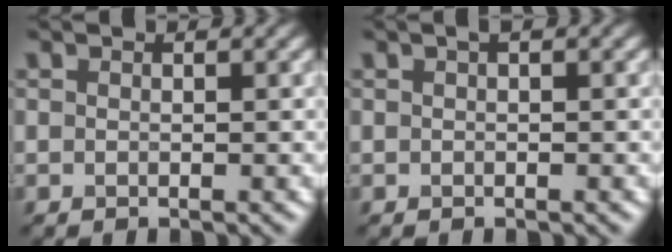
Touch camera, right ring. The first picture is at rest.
{"total": 0.6, "force": [0.2, 0.1, 0.5], "torque": [-0.009, 0.006, 0.004]}